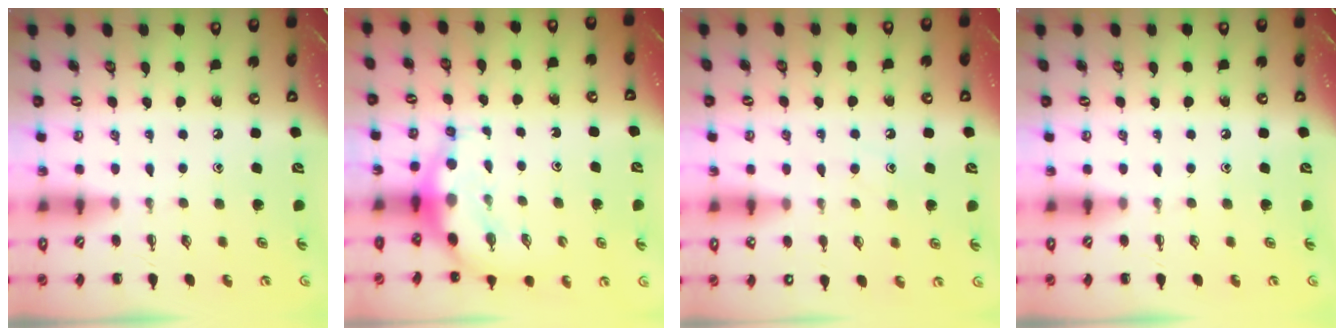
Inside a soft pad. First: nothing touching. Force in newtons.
{"total": 6.9, "press": 6.7, "slide": 1.6}
{"total": 7.6, "press": 7.5, "slide": 1.1}
{"total": 0.0}